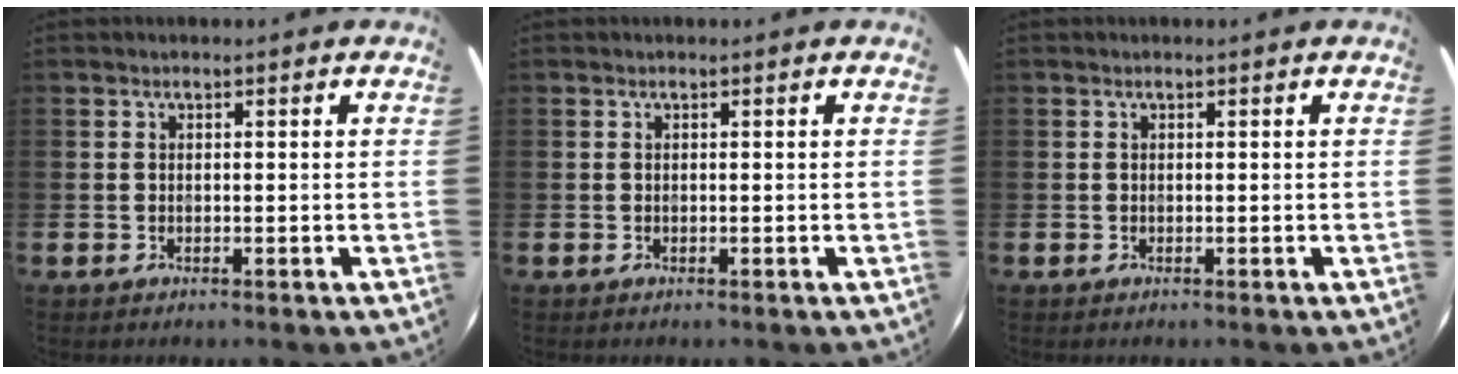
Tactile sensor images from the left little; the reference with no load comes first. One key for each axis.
{"total": 0.0}
{"total": 0.0}